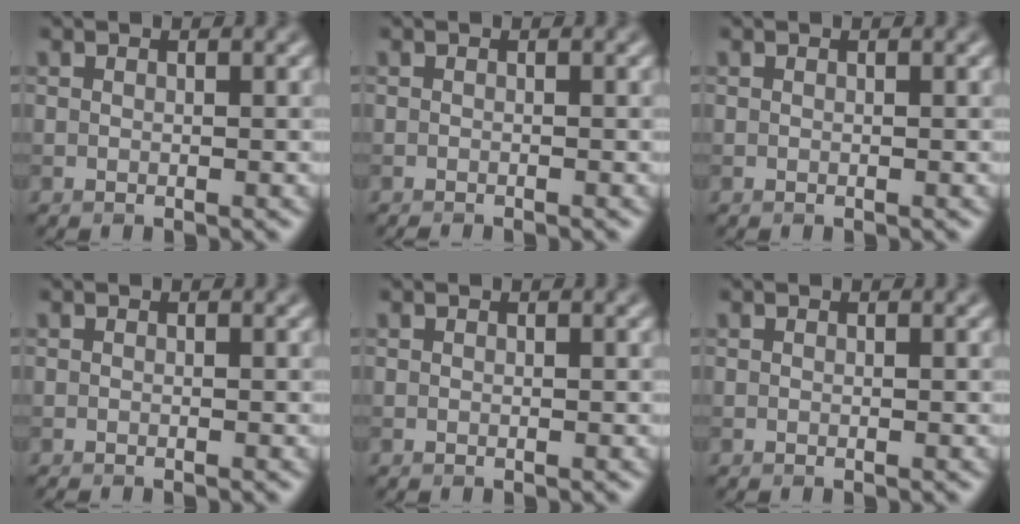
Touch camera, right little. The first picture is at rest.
{"total": 0.8, "force": [-0.8, 0.1, 0.3], "torque": [0.004, -0.002, -0.013]}
{"total": 0.0}
{"total": 0.7, "force": [-0.6, 0.0, 0.2], "torque": [0.004, -0.001, -0.010]}
{"total": 0.0}
{"total": 0.0}